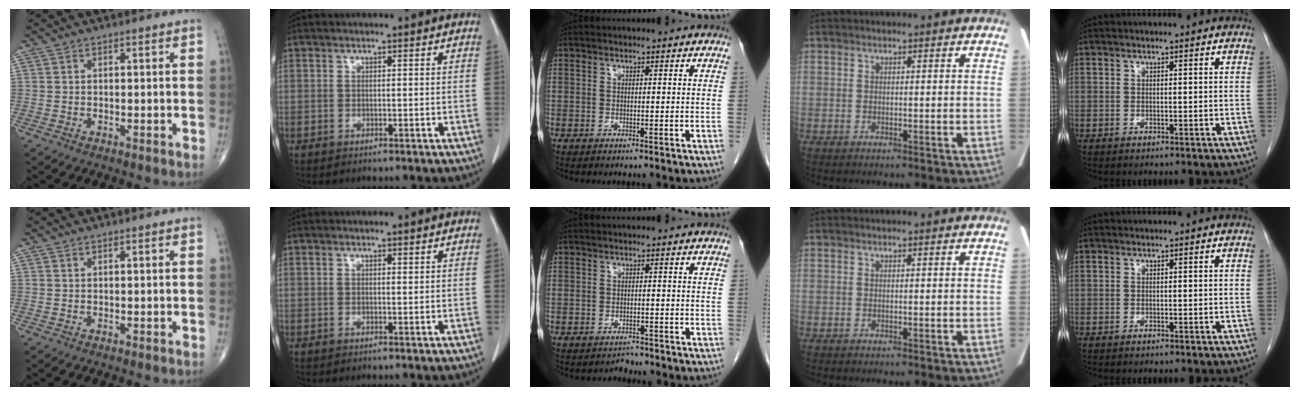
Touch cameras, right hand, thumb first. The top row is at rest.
{"middle": {"total": 1.2, "force": [-1.0, 0.3, -0.5], "torque": [0.009, -0.005, -0.019]}}